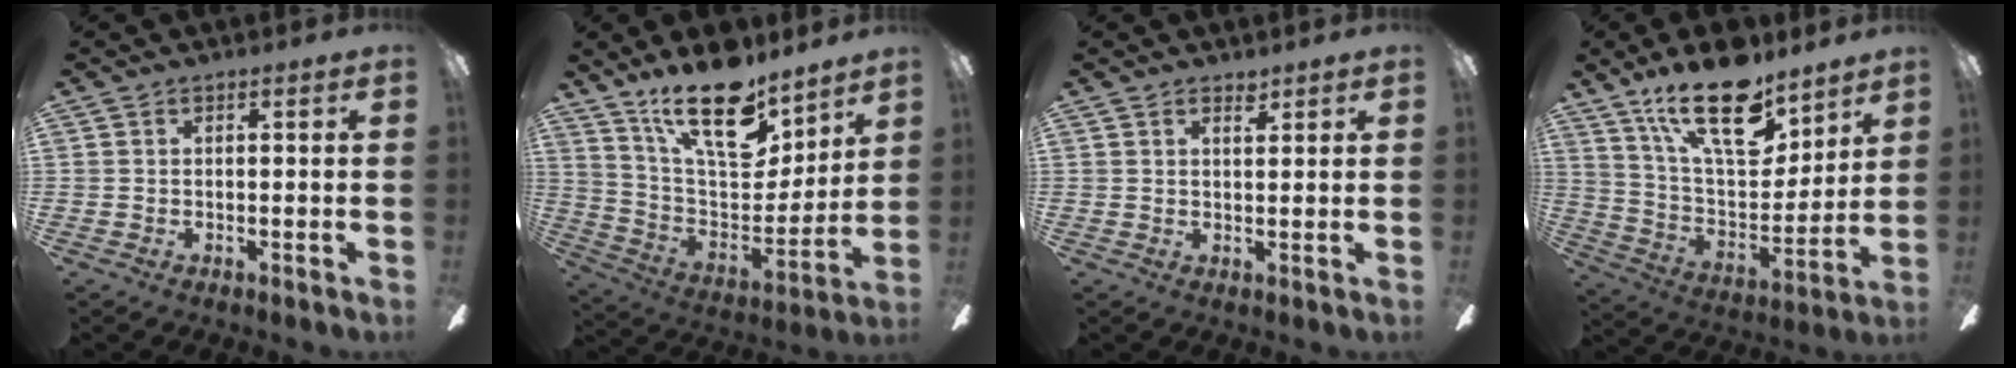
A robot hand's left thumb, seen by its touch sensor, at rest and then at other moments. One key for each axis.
{"total": 21.8, "fx": 15.5, "fy": 8.8, "fz": 12.6, "tx": -0.204, "ty": -0.102, "tz": 0.272}
{"total": 2.0, "fx": 1.7, "fy": 0.7, "fz": 0.9, "tx": -0.004, "ty": -0.008, "tz": 0.028}
{"total": 23.0, "fx": 15.0, "fy": 10.0, "fz": 14.2, "tx": -0.228, "ty": -0.085, "tz": 0.262}